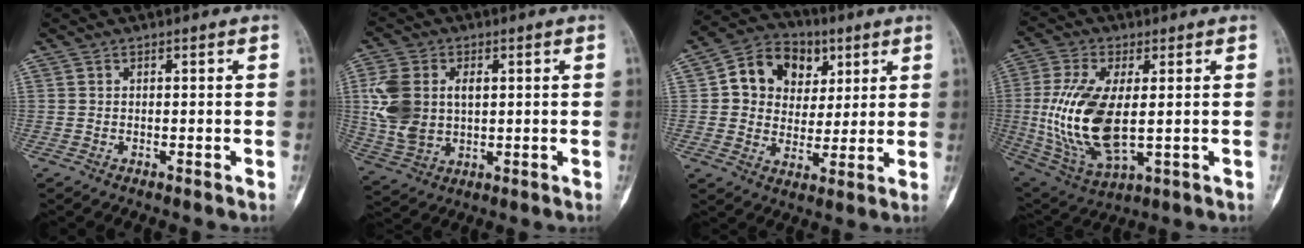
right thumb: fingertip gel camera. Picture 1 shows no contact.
{"total": 12.1, "force": [1.6, 8.1, 8.8], "torque": [-0.181, 0.004, 0.037]}
{"total": 13.2, "force": [4.3, 10.9, 6.2], "torque": [-0.058, 0.000, 0.070]}
{"total": 16.9, "force": [-0.3, 7.4, 15.2], "torque": [-0.321, -0.011, 0.010]}